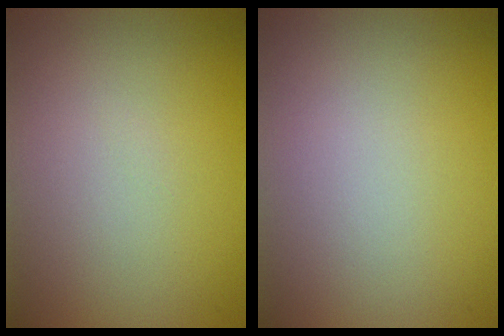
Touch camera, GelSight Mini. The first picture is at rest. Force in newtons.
{"total": 0.0}